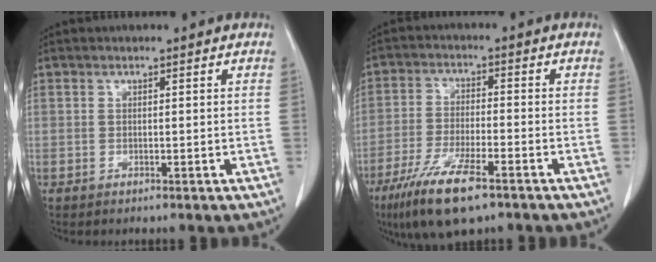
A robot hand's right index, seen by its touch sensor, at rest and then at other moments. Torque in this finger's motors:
{"motor_torque": [1.07, -1.07, 0.53, 0.18]}